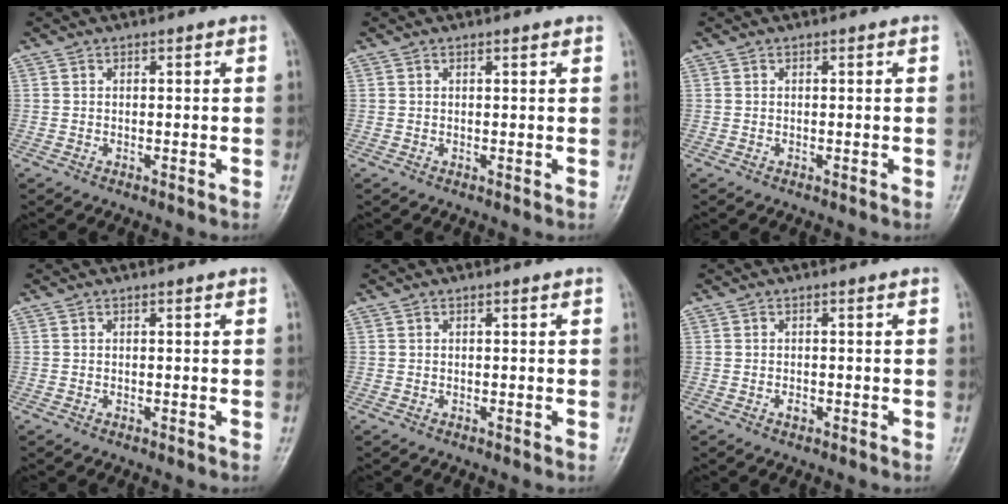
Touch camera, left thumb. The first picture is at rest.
{"total": 0.8, "force": [0.6, 0.0, 0.5], "torque": [-0.007, 0.000, 0.008]}
{"total": 0.0}
{"total": 0.0}
{"total": 0.0}
{"total": 1.0, "force": [-0.3, 0.6, 0.8], "torque": [-0.010, 0.001, -0.003]}